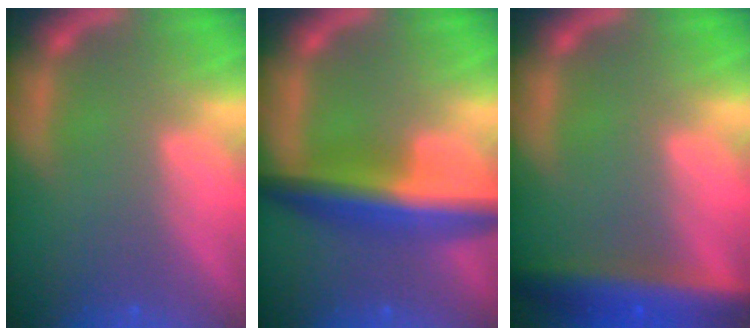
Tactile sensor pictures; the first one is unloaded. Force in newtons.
{"total": 7.5}
{"total": 6.4}